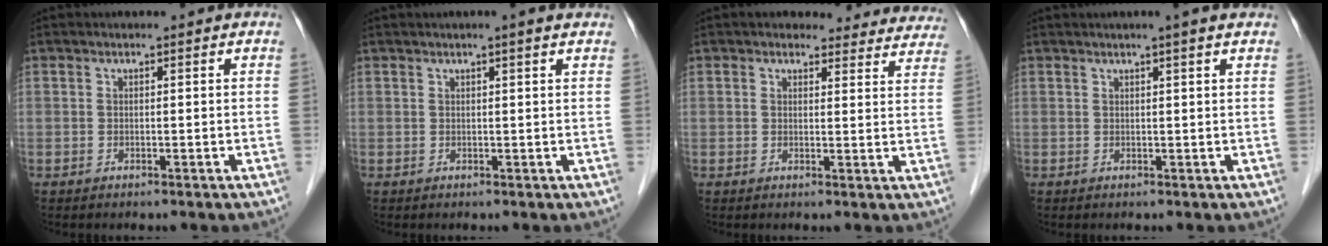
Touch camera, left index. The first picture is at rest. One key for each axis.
{"total": 2.2, "fx": 1.7, "fy": -0.1, "fz": 1.5, "tx": -0.018, "ty": 0.015, "tz": 0.025}
{"total": 12.2, "fx": 11.4, "fy": 4.2, "fz": 1.1, "tx": 0.033, "ty": -0.011, "tz": 0.098}
{"total": 2.8, "fx": 2.1, "fy": -0.3, "fz": 1.8, "tx": -0.024, "ty": 0.015, "tz": 0.030}